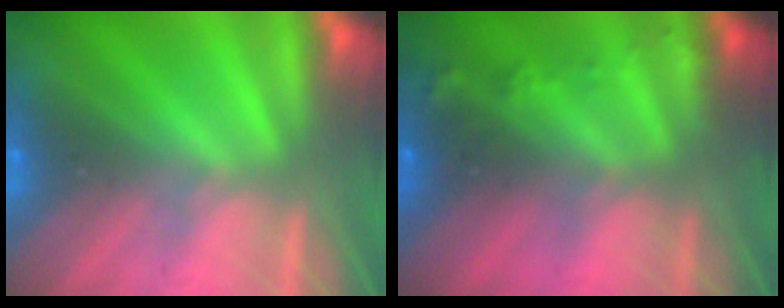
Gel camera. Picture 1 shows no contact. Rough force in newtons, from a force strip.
{"total": 7.8}